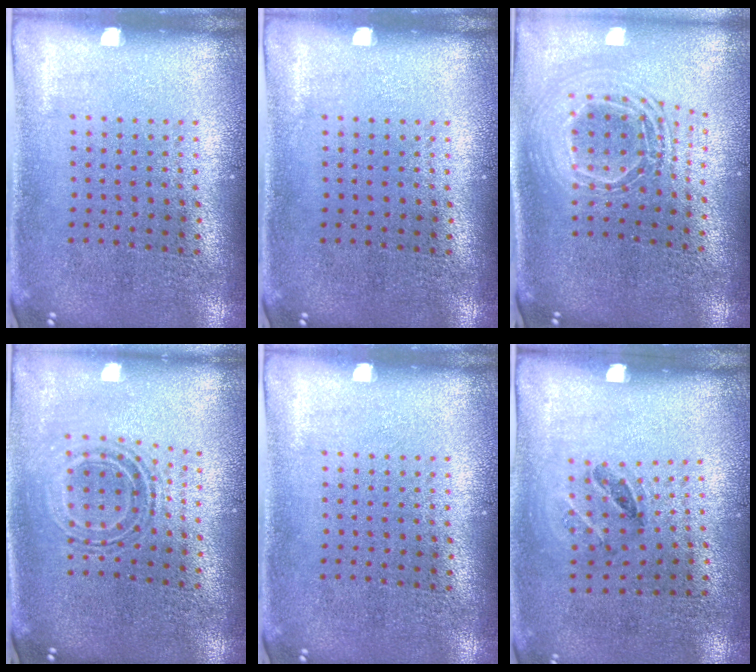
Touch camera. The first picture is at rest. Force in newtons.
{"total": 0.0}
{"total": 2.1, "press": 1.6, "slide": 1.4}
{"total": 0.8, "press": 0.7, "slide": 0.3}
{"total": 0.0}
{"total": 1.2, "press": 0.8, "slide": 0.9}